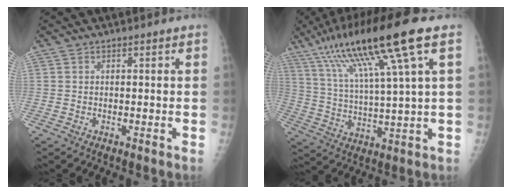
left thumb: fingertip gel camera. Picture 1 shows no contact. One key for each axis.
{"total": 18.5, "fx": 9.4, "fy": 0.8, "fz": 15.9, "tx": -0.290, "ty": -0.009, "tz": 0.168}